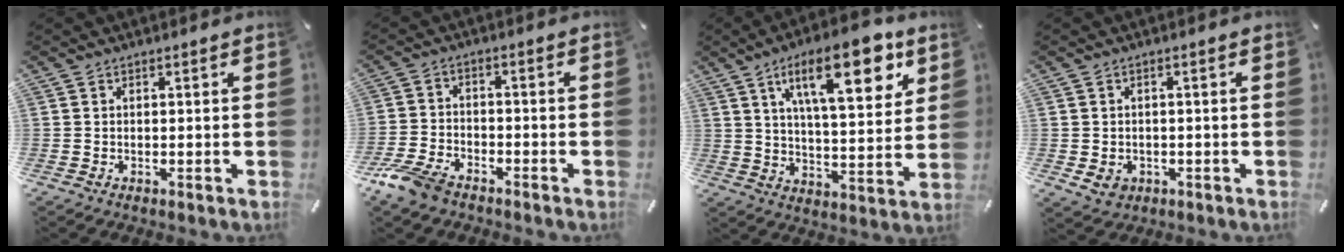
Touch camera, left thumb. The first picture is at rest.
{"total": 7.7, "force": [-6.0, 3.5, 3.2], "torque": [-0.078, 0.023, -0.118]}
{"total": 18.9, "force": [9.6, 7.2, 14.7], "torque": [-0.216, -0.031, 0.145]}
{"total": 3.3, "force": [-1.1, 2.9, 1.1], "torque": [-0.017, 0.000, -0.021]}